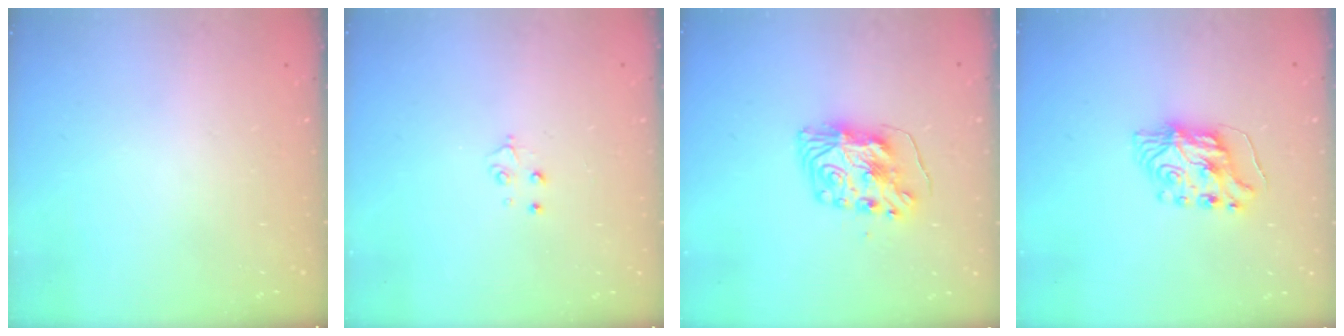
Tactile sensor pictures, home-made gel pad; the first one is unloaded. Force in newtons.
{"total": 3.3, "press": 3.3, "slide": 0.2}
{"total": 8.1, "press": 8.1, "slide": 0.8}
{"total": 6.8, "press": 6.8, "slide": 0.6}